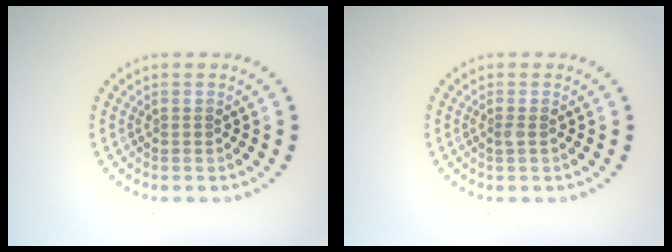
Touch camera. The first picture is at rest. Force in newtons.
{"total": 0.6, "press": 0.5, "slide": 0.2}